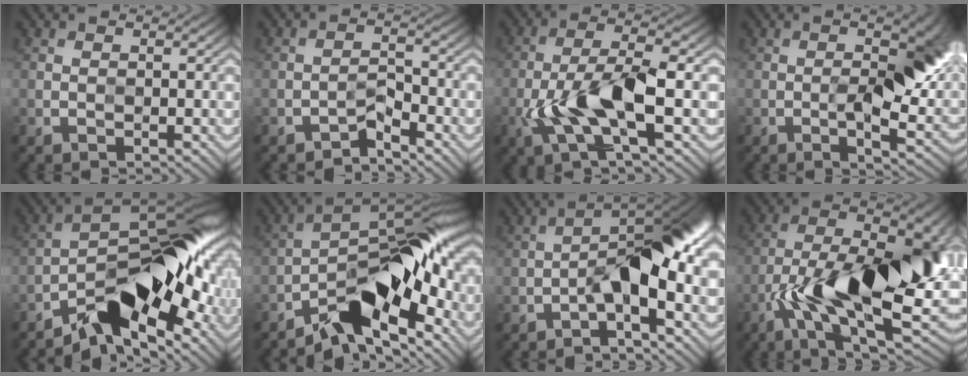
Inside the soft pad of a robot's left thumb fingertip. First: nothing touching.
{"total": 2.4, "force": [-2.1, 0.5, 0.9], "torque": [-0.011, 0.010, -0.044]}
{"total": 9.2, "force": [-2.6, 2.8, 8.4], "torque": [-0.167, 0.008, -0.054]}
{"total": 9.9, "force": [0.0, 3.1, 9.4], "torque": [-0.132, -0.001, 0.005]}
{"total": 12.9, "force": [-6.2, 5.3, 10.0], "torque": [-0.145, 0.002, -0.116]}
{"total": 11.8, "force": [-6.4, 4.1, 9.1], "torque": [-0.136, 0.006, -0.118]}
{"total": 8.1, "force": [-1.9, 2.3, 7.5], "torque": [-0.116, 0.028, -0.041]}
{"total": 18.8, "force": [-4.8, 7.9, 16.4], "torque": [-0.254, -0.002, -0.077]}